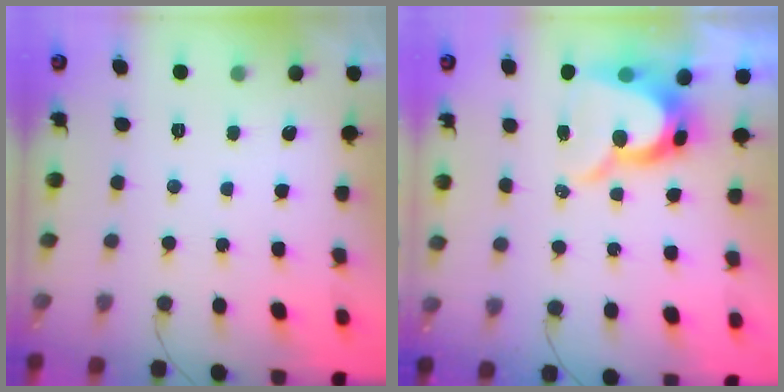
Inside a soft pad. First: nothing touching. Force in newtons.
{"total": 12.1, "press": 12.0, "slide": 1.3}